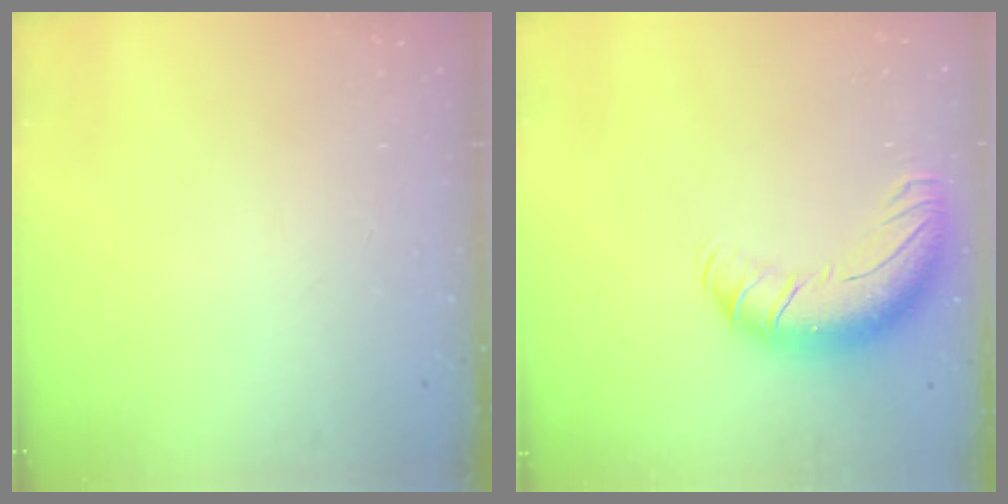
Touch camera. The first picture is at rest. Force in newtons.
{"total": 13.4, "press": 13.0, "slide": 3.0}